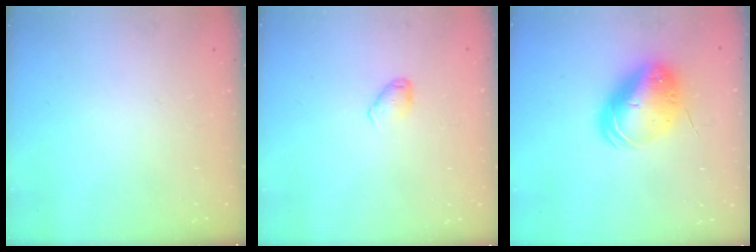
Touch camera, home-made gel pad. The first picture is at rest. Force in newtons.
{"total": 5.1, "press": 5.1, "slide": 0.6}
{"total": 12.1, "press": 11.9, "slide": 2.3}